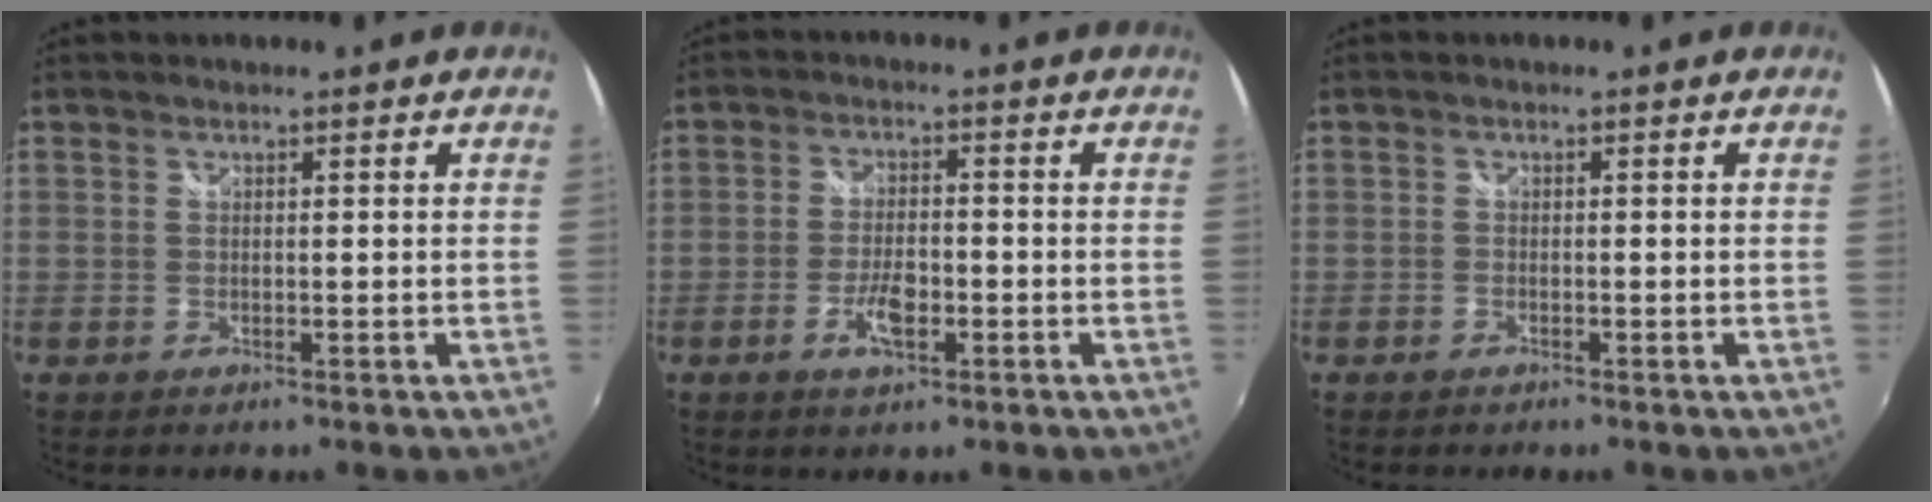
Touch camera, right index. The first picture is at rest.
{"total": 5.9, "force": [-1.9, 2.7, 5.0], "torque": [-0.101, -0.005, -0.032]}
{"total": 1.1, "force": [-0.8, 0.6, 0.2], "torque": [-0.007, -0.002, -0.017]}